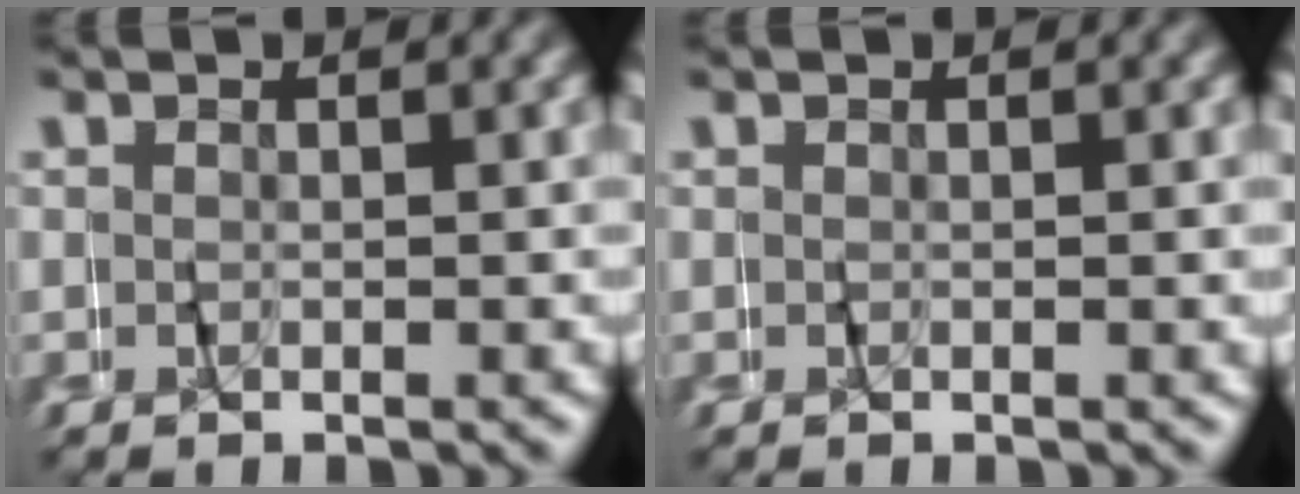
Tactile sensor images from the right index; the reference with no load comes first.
{"total": 0.0}